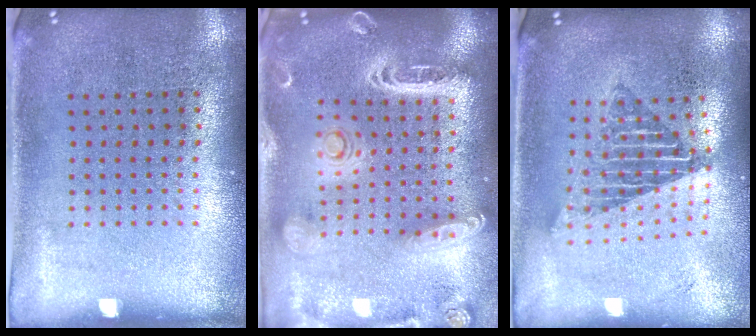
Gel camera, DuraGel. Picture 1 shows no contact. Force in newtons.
{"total": 2.8, "press": 2.4, "slide": 1.4}
{"total": 1.6, "press": 1.4, "slide": 0.9}